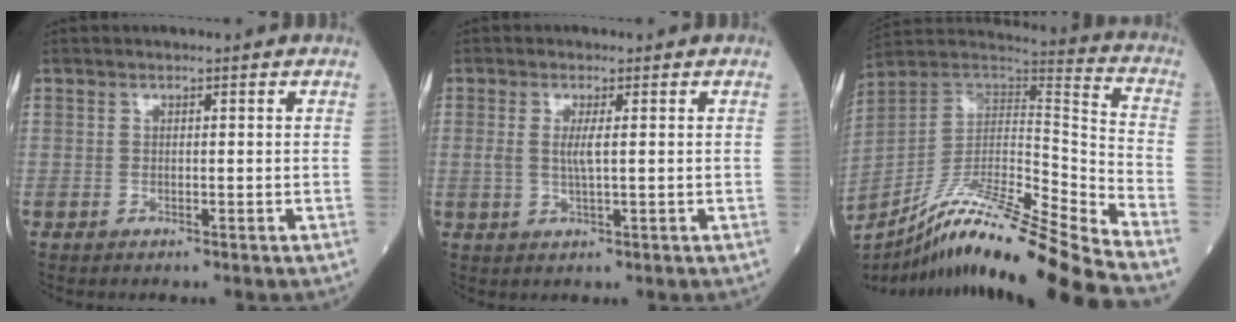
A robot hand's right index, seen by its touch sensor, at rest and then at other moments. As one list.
[{"total": 2.5, "force": [0.3, 0.1, 2.4], "torque": [-0.056, -0.003, 0.005]}, {"total": 24.4, "force": [-20.4, -1.9, 13.2], "torque": [-0.215, -0.021, -0.352]}]